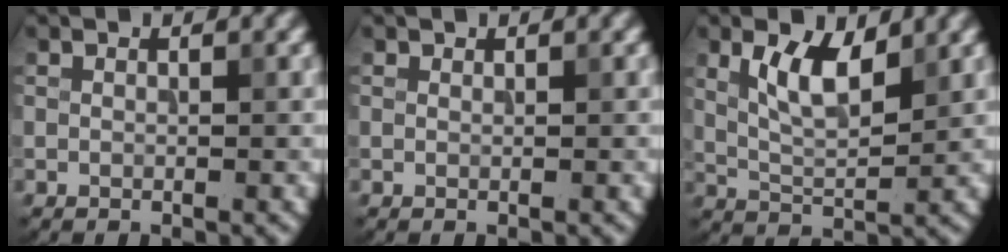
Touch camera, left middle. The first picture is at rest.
{"total": 0.0}
{"total": 4.5, "force": [2.0, 1.8, 3.7], "torque": [-0.075, 0.001, 0.037]}